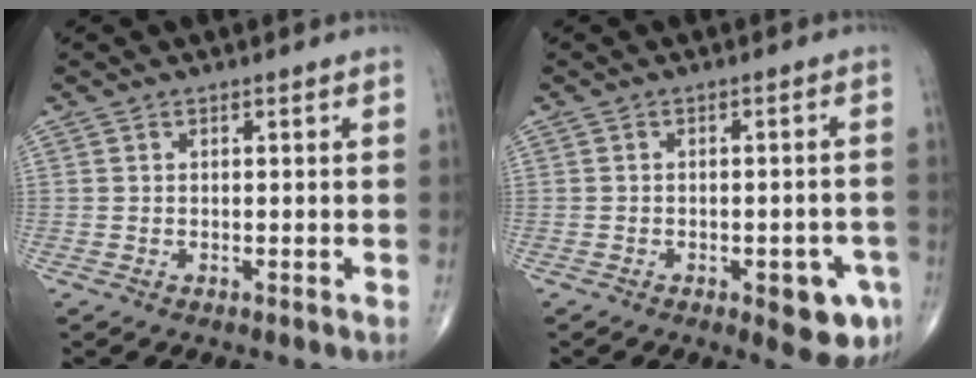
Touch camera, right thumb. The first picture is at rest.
{"total": 7.4, "force": [-3.2, 2.9, 6.0], "torque": [-0.056, 0.010, -0.032]}